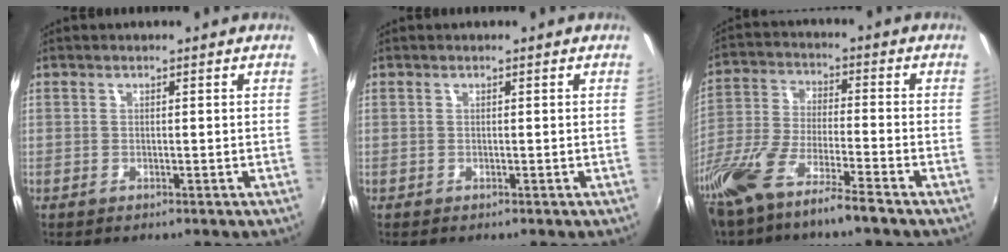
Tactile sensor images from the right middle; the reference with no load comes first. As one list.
[{"total": 0.0}, {"total": 12.9, "force": [-9.3, 1.7, 8.8], "torque": [-0.191, -0.031, -0.173]}]